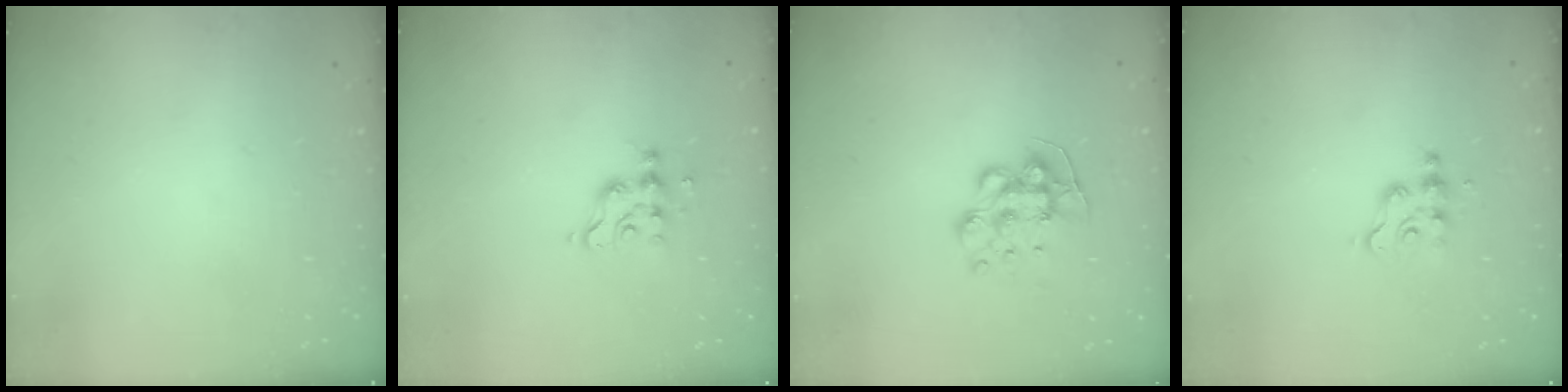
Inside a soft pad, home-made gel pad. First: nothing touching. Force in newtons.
{"total": 6.1, "press": 6.1, "slide": 0.6}
{"total": 8.9, "press": 8.9, "slide": 0.2}
{"total": 3.3, "press": 3.2, "slide": 0.5}